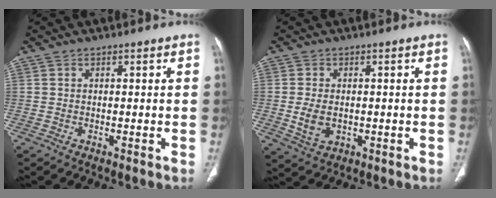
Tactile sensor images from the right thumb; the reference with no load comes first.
{"total": 5.2, "force": [-0.5, 3.6, 3.8], "torque": [-0.071, -0.004, 0.000]}